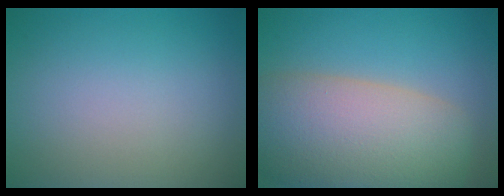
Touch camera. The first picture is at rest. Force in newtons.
{"total": 11.6, "press": 11.6, "slide": 0.9}